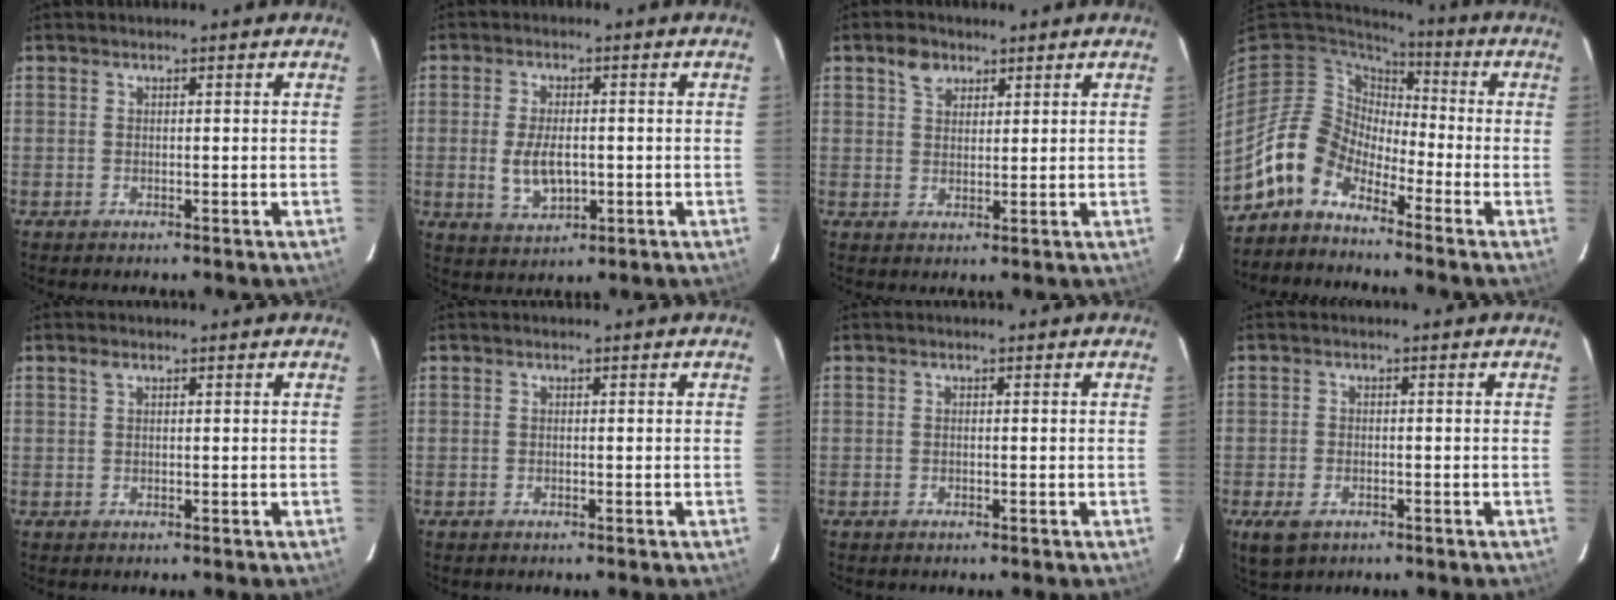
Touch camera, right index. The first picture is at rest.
{"total": 6.8, "force": [-0.8, 3.6, 5.7], "torque": [-0.117, -0.007, -0.007]}
{"total": 3.9, "force": [2.4, 2.7, 1.6], "torque": [-0.023, 0.011, 0.044]}
{"total": 9.7, "force": [-7.5, 5.5, 2.6], "torque": [-0.057, 0.021, -0.155]}
{"total": 0.9, "force": [0.6, 0.5, 0.5], "torque": [-0.010, 0.003, 0.010]}
{"total": 0.0}
{"total": 0.0}
{"total": 4.5, "force": [-2.3, 2.9, 2.6], "torque": [-0.059, -0.012, -0.040]}